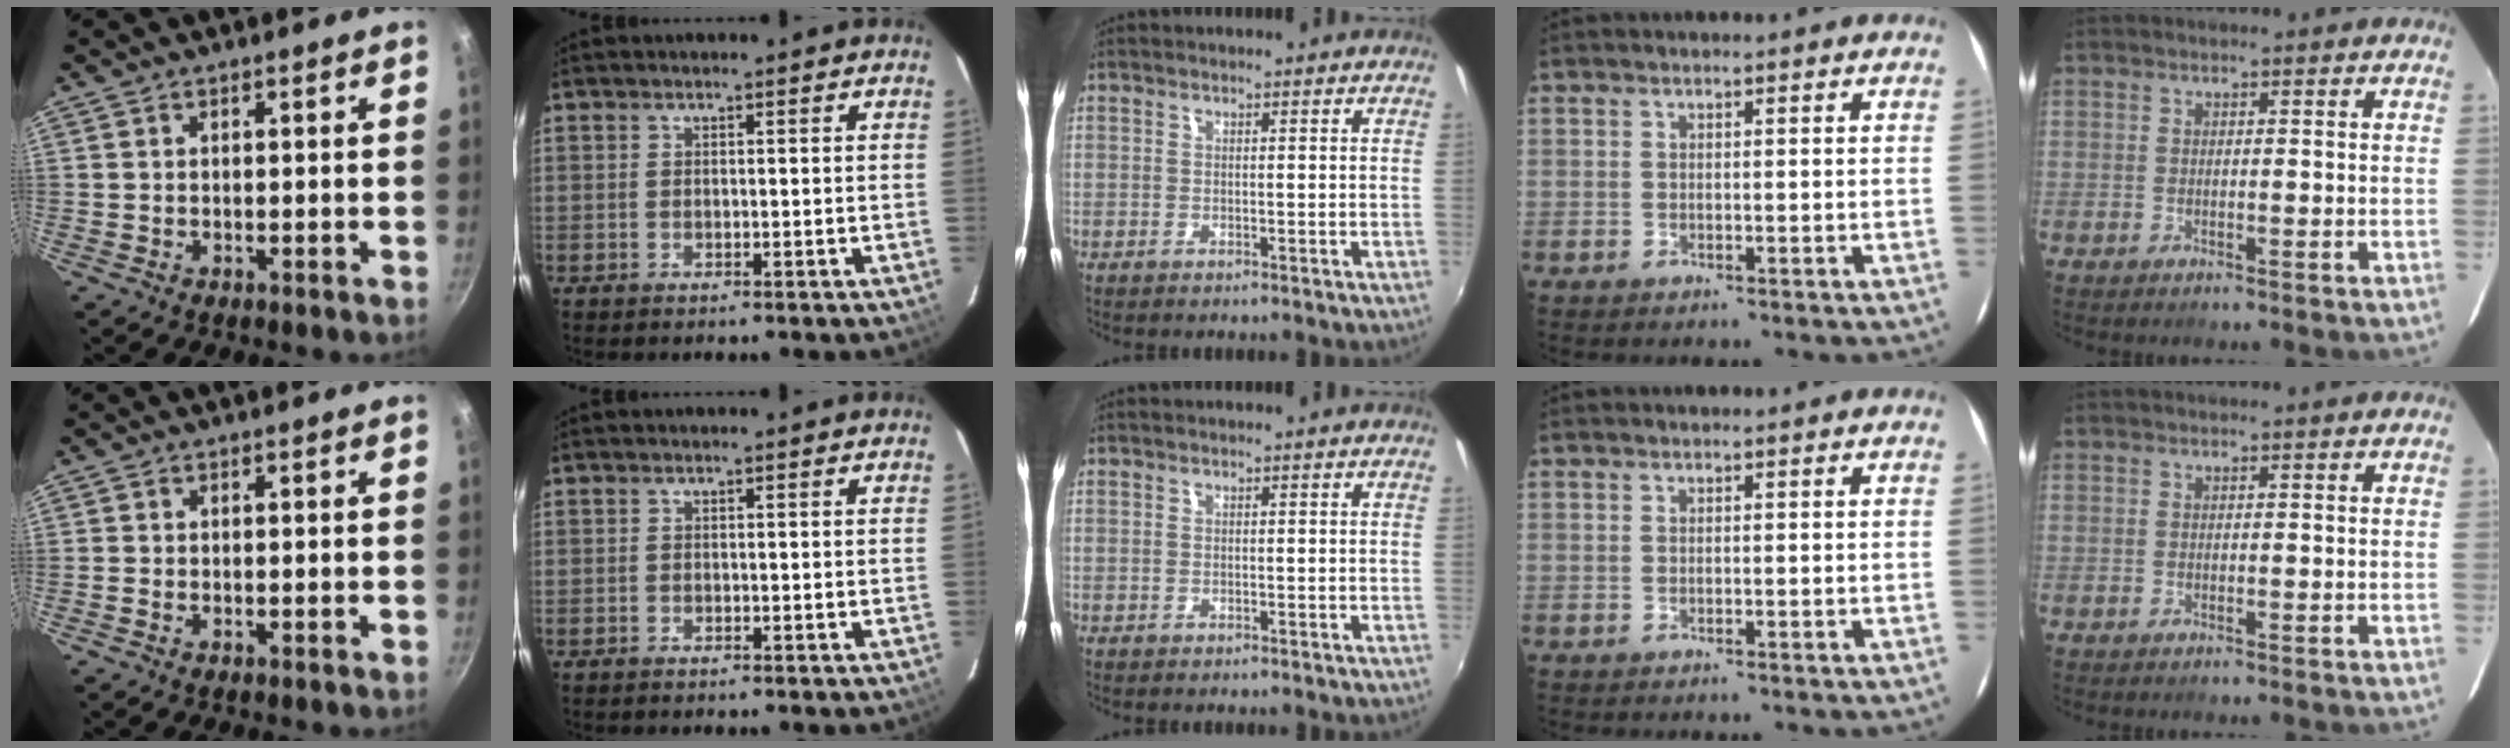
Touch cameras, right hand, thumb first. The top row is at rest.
{}